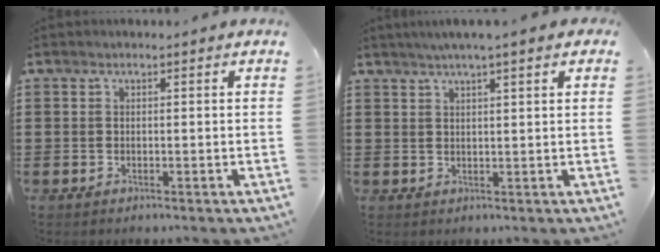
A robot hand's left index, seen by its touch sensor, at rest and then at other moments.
{"total": 2.9, "force": [2.1, 0.4, 2.0], "torque": [-0.043, 0.009, 0.037]}